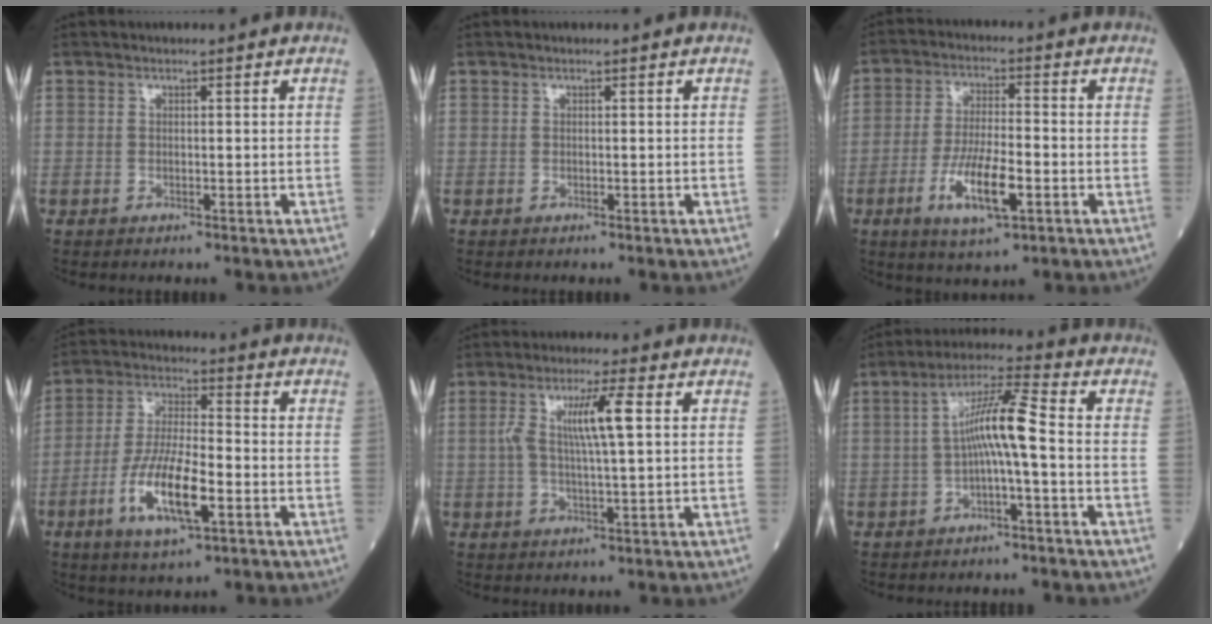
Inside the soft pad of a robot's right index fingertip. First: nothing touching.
{"total": 0.0}
{"total": 9.3, "force": [-3.4, 1.9, 8.5], "torque": [-0.165, -0.010, -0.060]}
{"total": 11.5, "force": [-4.2, 2.5, 10.4], "torque": [-0.207, -0.009, -0.076]}
{"total": 7.1, "force": [1.3, 0.1, 7.0], "torque": [-0.137, 0.010, 0.024]}
{"total": 7.7, "force": [-0.7, 0.2, 7.7], "torque": [-0.140, 0.023, -0.017]}